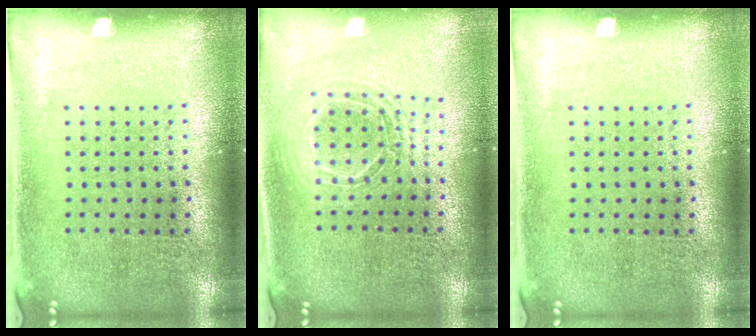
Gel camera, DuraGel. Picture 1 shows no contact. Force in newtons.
{"total": 1.6, "press": 1.4, "slide": 0.8}
{"total": 0.0}